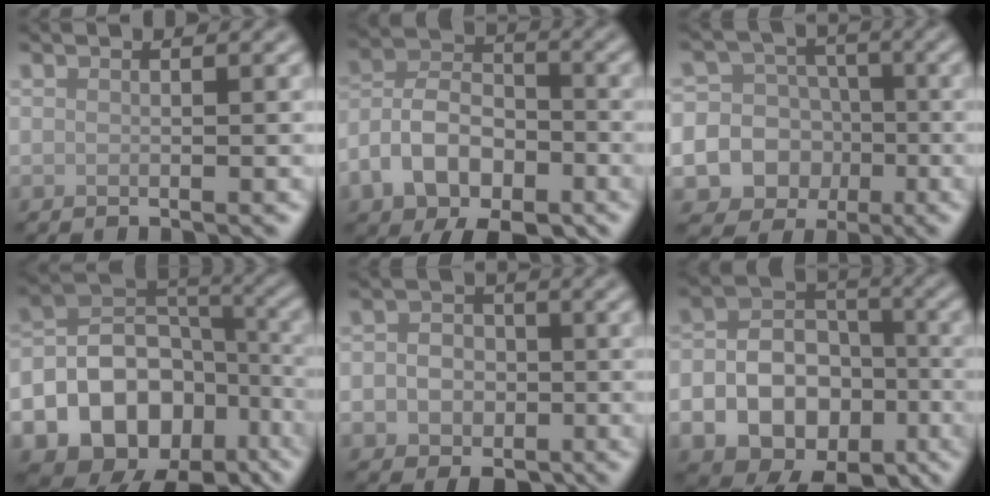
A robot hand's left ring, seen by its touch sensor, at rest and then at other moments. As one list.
[{"total": 8.2, "force": [-4.1, 4.9, 5.2], "torque": [-0.099, 0.003, -0.082]}, {"total": 18.6, "force": [-5.2, 17.5, 3.7], "torque": [-0.120, -0.019, -0.111]}, {"total": 17.6, "force": [-8.7, 13.5, 7.2], "torque": [-0.156, -0.033, -0.140]}, {"total": 5.1, "force": [-1.1, 4.4, 2.3], "torque": [-0.015, 0.007, -0.039]}, {"total": 11.2, "force": [-4.1, 8.3, 6.3], "torque": [-0.094, -0.024, -0.073]}]